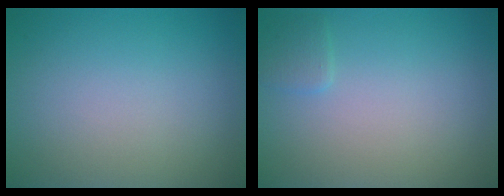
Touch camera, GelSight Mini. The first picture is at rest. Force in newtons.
{"total": 0.9, "press": 0.9, "slide": 0.1}